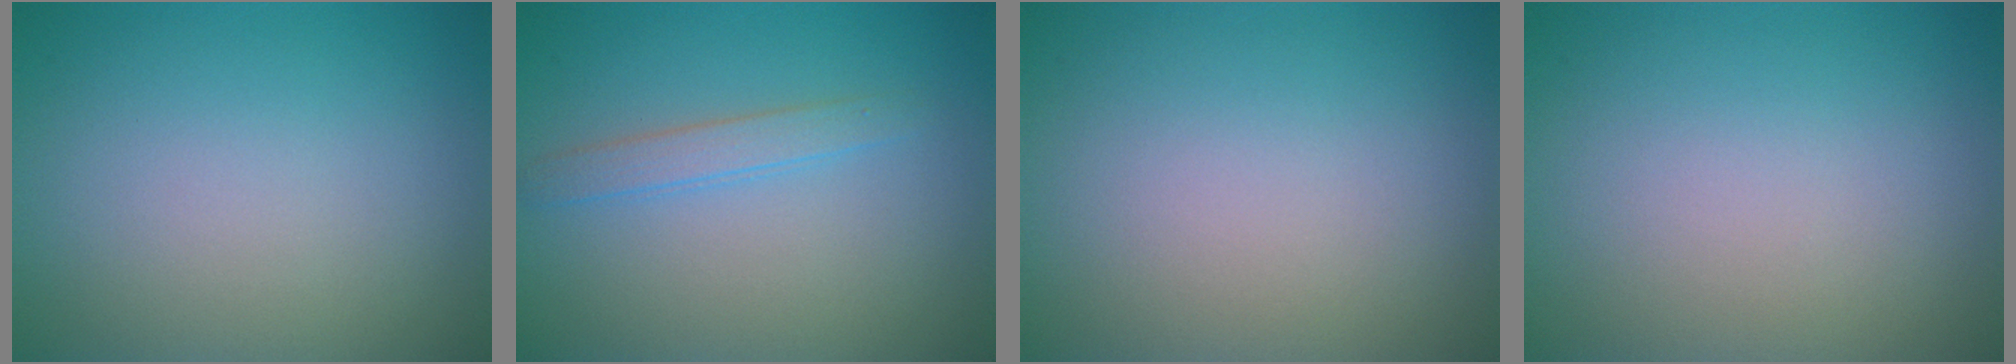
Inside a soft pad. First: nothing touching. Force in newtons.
{"total": 1.7, "press": 1.7, "slide": 0.0}
{"total": 0.0}
{"total": 0.0}